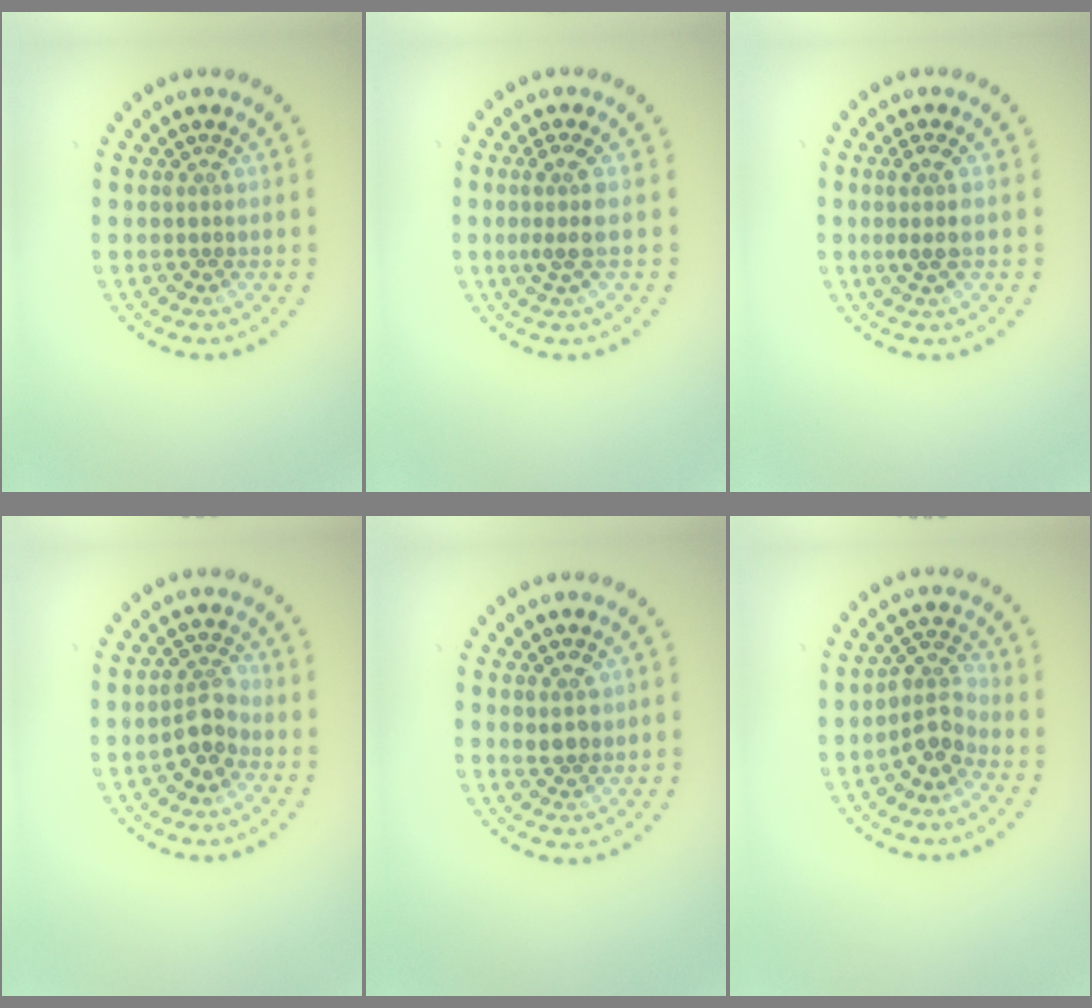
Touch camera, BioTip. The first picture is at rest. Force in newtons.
{"total": 2.3, "press": 1.8, "slide": 1.5}
{"total": 1.9, "press": 1.5, "slide": 1.0}
{"total": 2.5, "press": 2.3, "slide": 0.9}
{"total": 1.7, "press": 1.6, "slide": 0.7}
{"total": 2.8, "press": 2.1, "slide": 1.8}